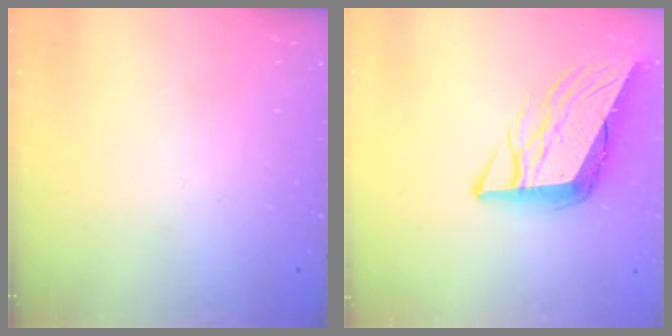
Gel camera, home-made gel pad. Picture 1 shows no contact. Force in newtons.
{"total": 11.8, "press": 11.2, "slide": 3.6}